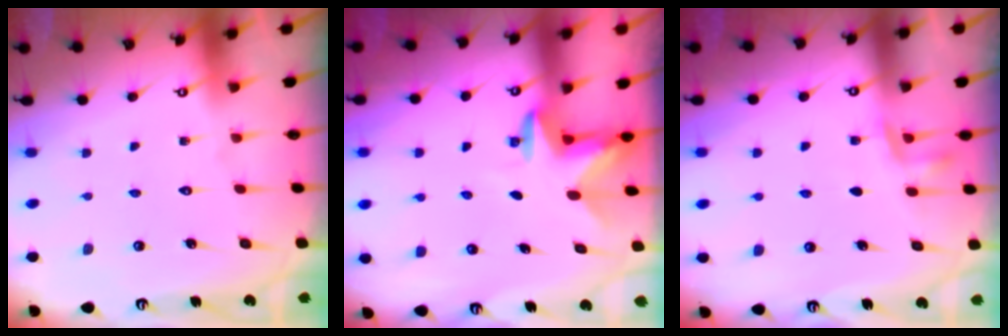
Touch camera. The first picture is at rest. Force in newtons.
{"total": 3.1, "press": 3.0, "slide": 0.7}
{"total": 3.8, "press": 3.7, "slide": 1.0}